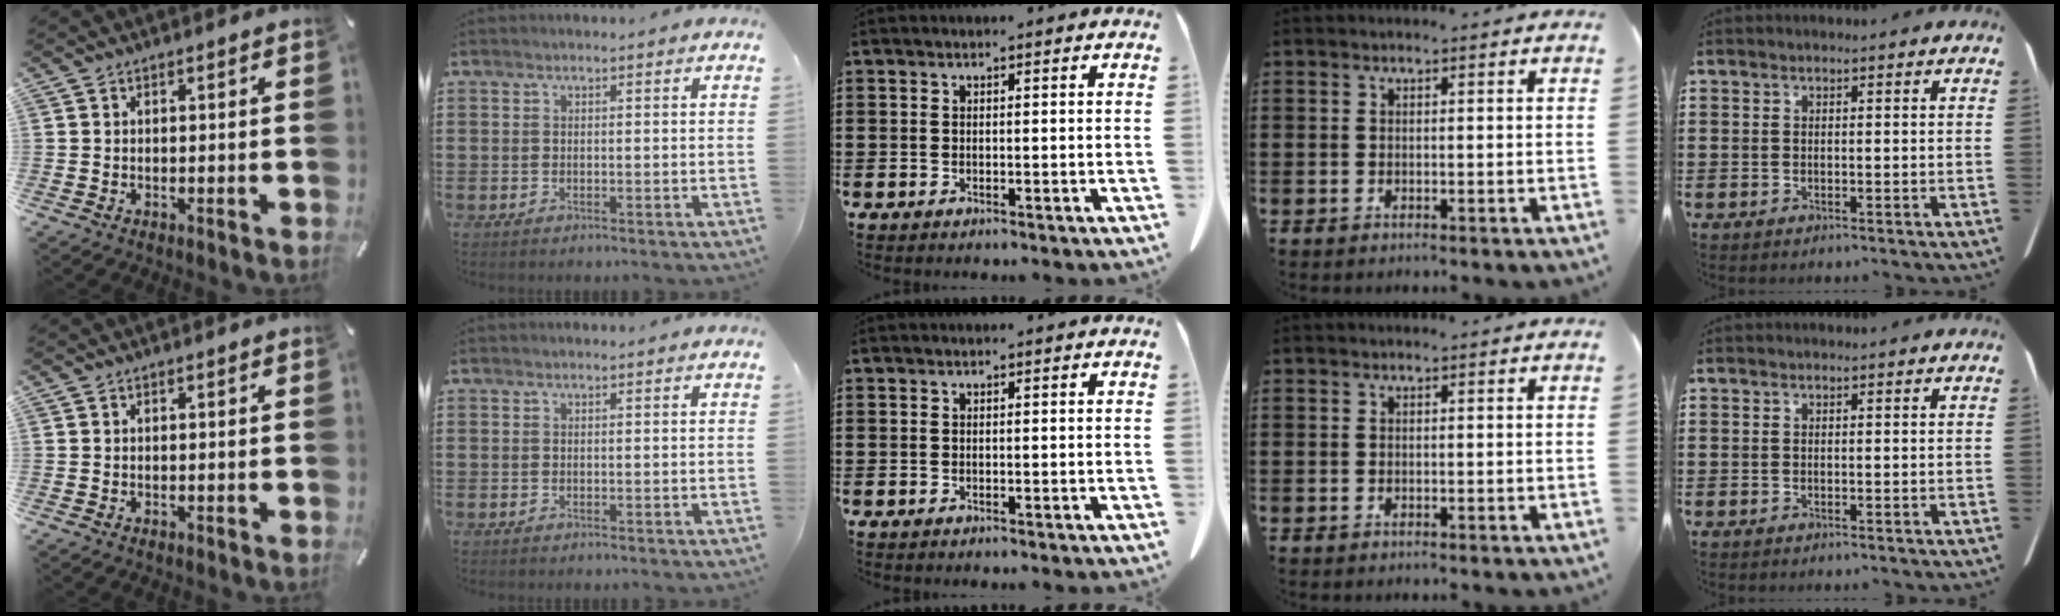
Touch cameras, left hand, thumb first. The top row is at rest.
{}